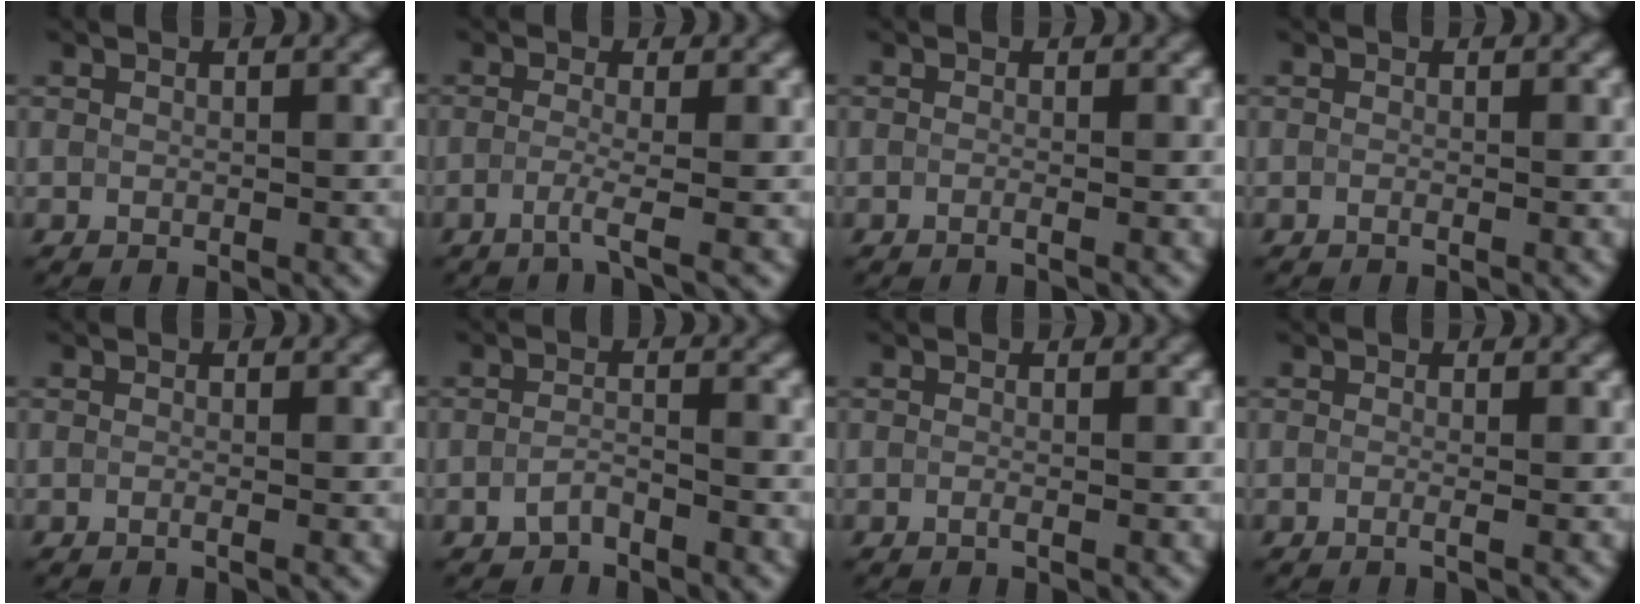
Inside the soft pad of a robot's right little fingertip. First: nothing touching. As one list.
[{"total": 1.9, "force": [-1.5, -0.2, 1.1], "torque": [-0.021, -0.002, -0.034]}, {"total": 0.7, "force": [-0.7, 0.0, 0.2], "torque": [-0.001, -0.009, -0.016]}, {"total": 0.6, "force": [-0.5, 0.2, 0.3], "torque": [0.001, -0.007, -0.016]}, {"total": 0.7, "force": [-0.5, 0.2, 0.4], "torque": [-0.001, -0.008, -0.019]}, {"total": 1.8, "force": [-1.8, -0.1, -0.1], "torque": [-0.007, 0.005, -0.032]}, {"total": 0.6, "force": [-0.6, 0.0, 0.1], "torque": [-0.002, -0.006, -0.011]}, {"total": 0.8, "force": [-0.6, 0.2, 0.5], "torque": [-0.005, -0.009, -0.020]}]